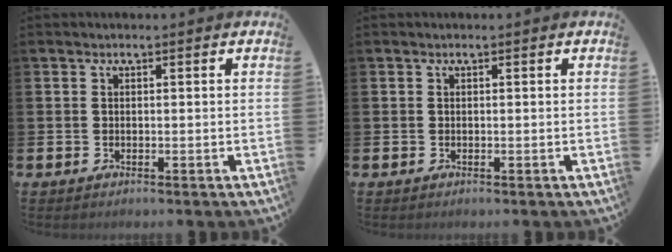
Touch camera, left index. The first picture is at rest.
{"total": 0.0}